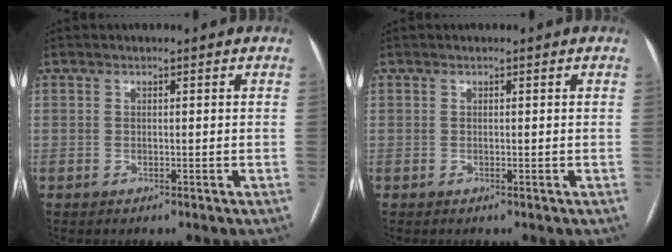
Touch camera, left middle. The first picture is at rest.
{"total": 0.0}